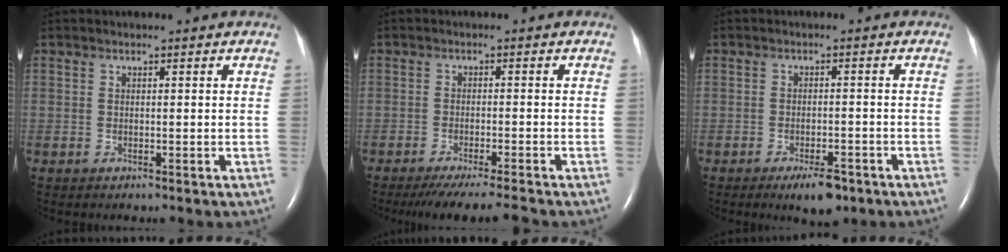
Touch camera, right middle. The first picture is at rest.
{"total": 7.7, "force": [-7.0, -0.9, 3.1], "torque": [-0.039, -0.016, -0.111]}
{"total": 4.7, "force": [-3.1, 1.6, 3.2], "torque": [-0.052, -0.003, -0.042]}